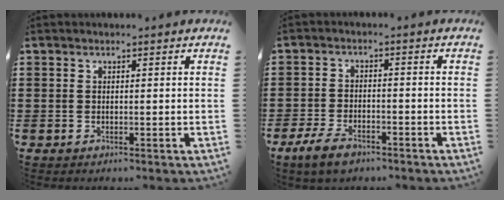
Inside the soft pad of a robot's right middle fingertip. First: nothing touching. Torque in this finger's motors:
{"motor_torque": [1.56, -0.56, 0.30, 0.09]}